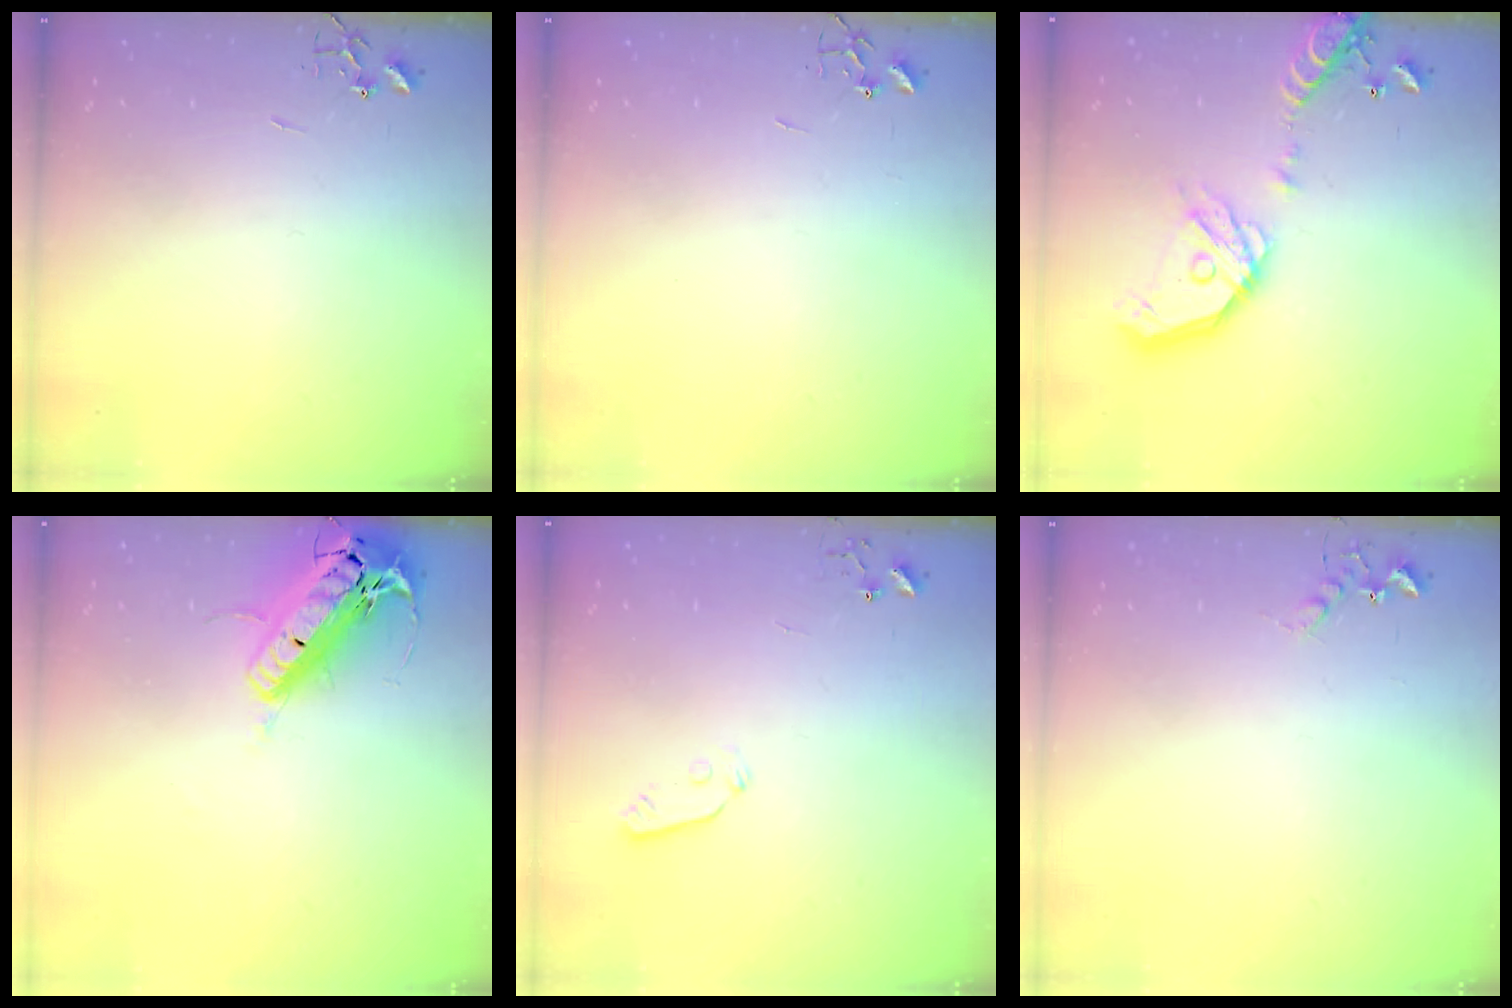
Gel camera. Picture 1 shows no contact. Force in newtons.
{"total": 0.0}
{"total": 18.1, "press": 17.8, "slide": 3.3}
{"total": 22.0, "press": 21.5, "slide": 4.5}
{"total": 3.7, "press": 3.7, "slide": 0.4}
{"total": 5.2, "press": 5.1, "slide": 0.9}